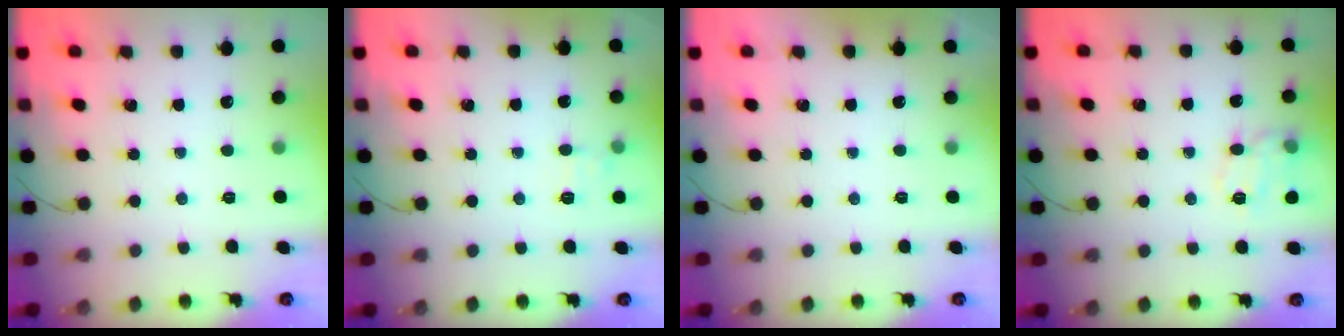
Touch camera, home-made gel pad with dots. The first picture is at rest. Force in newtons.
{"total": 6.9, "press": 6.7, "slide": 1.6}
{"total": 1.8, "press": 1.7, "slide": 0.3}
{"total": 10.9, "press": 10.9, "slide": 0.1}